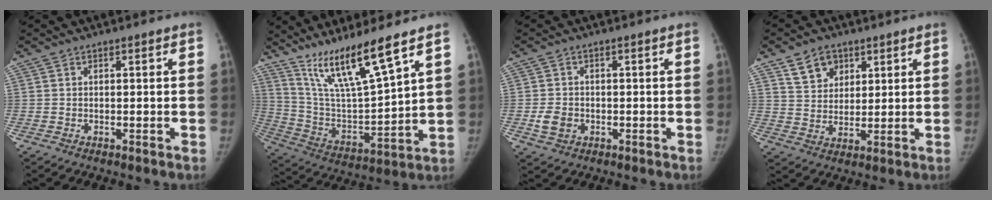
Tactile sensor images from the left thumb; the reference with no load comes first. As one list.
[{"total": 15.7, "force": [11.2, 1.2, 11.0], "torque": [-0.191, -0.066, 0.222]}, {"total": 3.7, "force": [-1.1, 3.0, 2.0], "torque": [-0.032, 0.004, -0.015]}, {"total": 7.0, "force": [4.0, 5.1, 2.6], "torque": [-0.016, -0.024, 0.077]}]